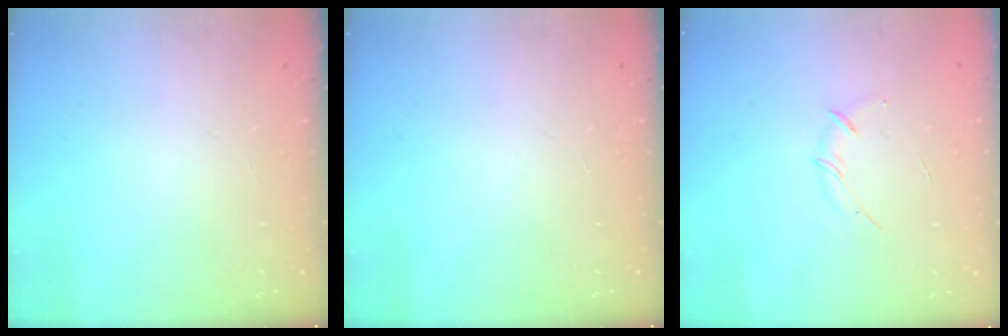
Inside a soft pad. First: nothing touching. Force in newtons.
{"total": 0.0}
{"total": 3.4, "press": 3.3, "slide": 0.8}